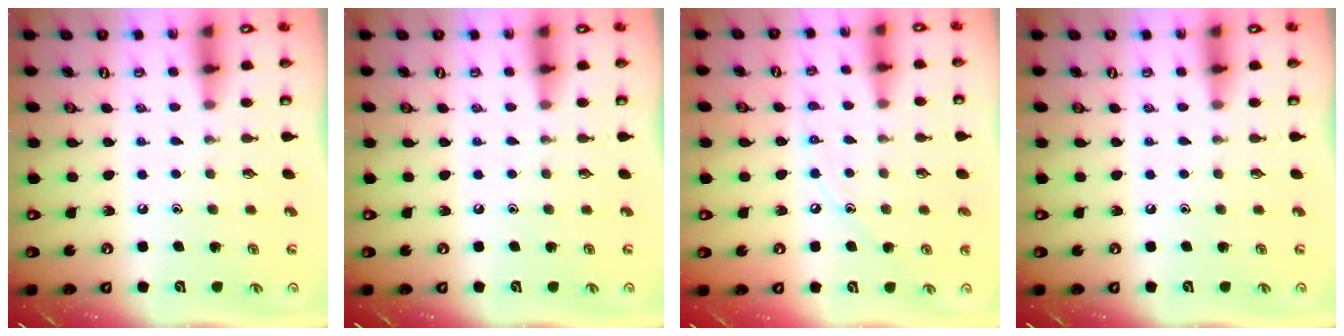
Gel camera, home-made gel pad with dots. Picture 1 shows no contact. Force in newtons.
{"total": 0.0}
{"total": 5.8, "press": 5.8, "slide": 0.3}
{"total": 0.0}